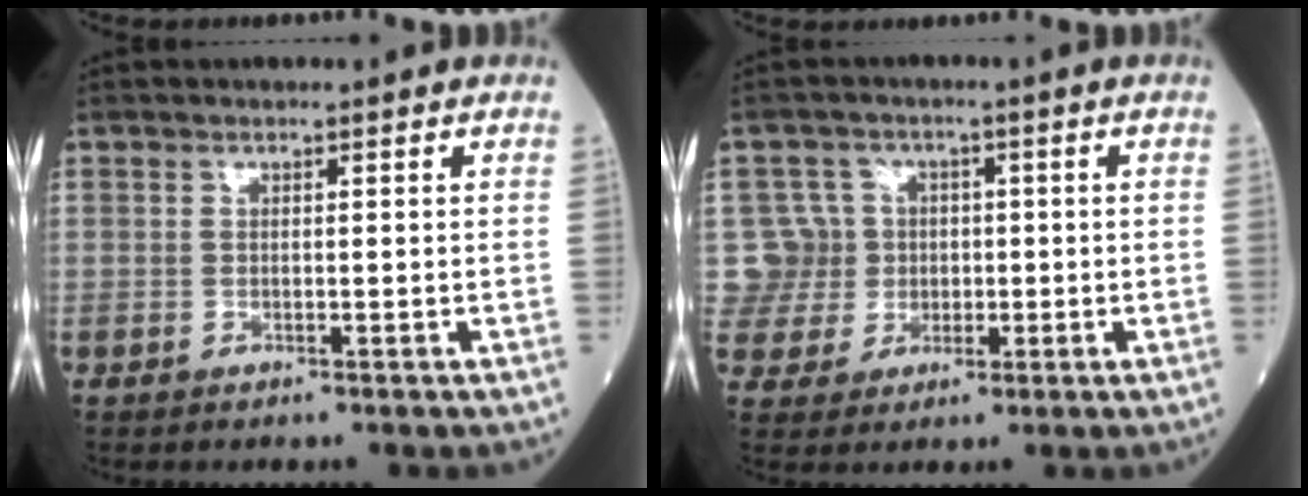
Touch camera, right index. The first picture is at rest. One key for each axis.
{"total": 6.6, "fx": 0.6, "fy": 6.6, "fz": -0.1, "tx": 0.012, "ty": 0.019, "tz": 0.015}